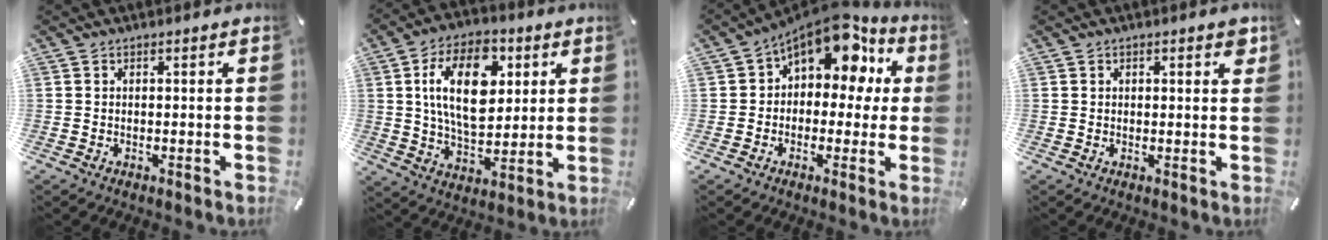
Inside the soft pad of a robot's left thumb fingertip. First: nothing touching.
{"total": 17.7, "force": [4.8, 10.7, 13.3], "torque": [-0.244, 0.007, 0.079]}
{"total": 13.9, "force": [7.1, 8.4, 8.5], "torque": [-0.131, -0.048, 0.125]}
{"total": 1.8, "force": [0.9, 0.9, 1.2], "torque": [-0.017, 0.003, 0.012]}